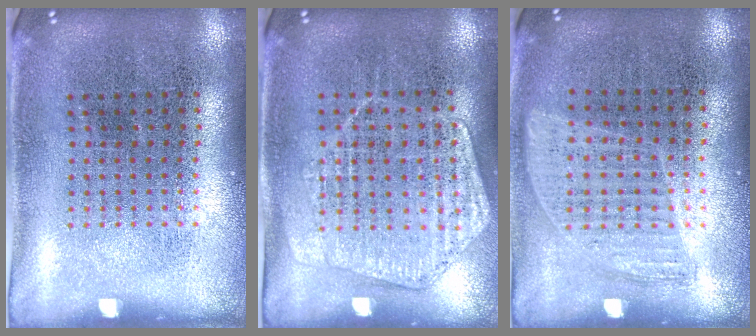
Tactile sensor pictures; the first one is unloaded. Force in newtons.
{"total": 1.4, "press": 1.4, "slide": 0.3}
{"total": 0.9, "press": 0.8, "slide": 0.4}